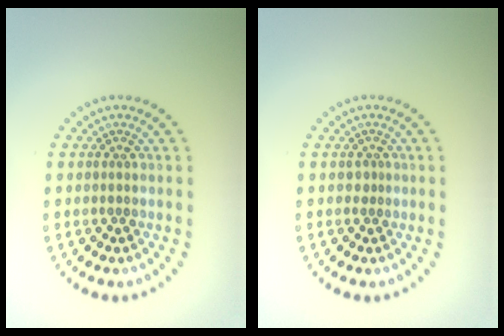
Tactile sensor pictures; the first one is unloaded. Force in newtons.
{"total": 0.8, "press": 0.5, "slide": 0.6}